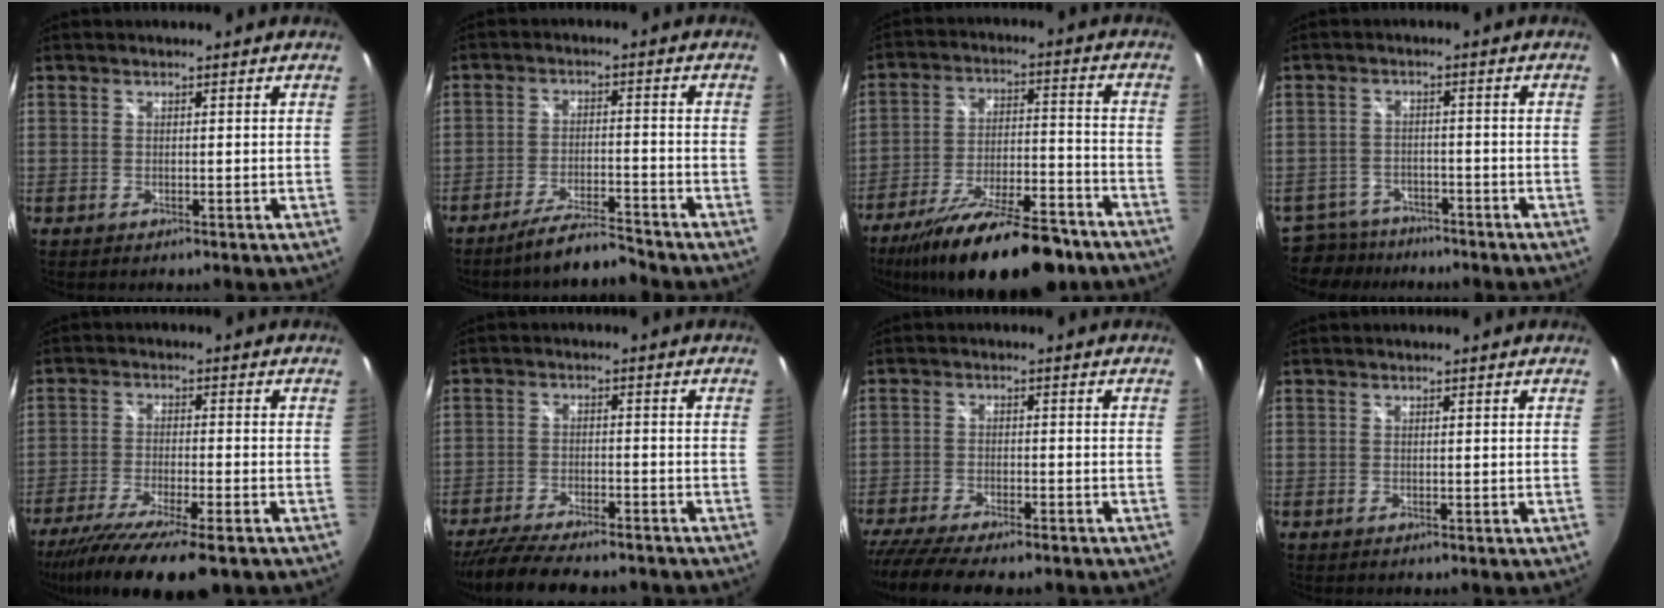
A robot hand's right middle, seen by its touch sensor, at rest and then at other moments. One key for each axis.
{"total": 6.8, "fx": -6.3, "fy": 0.0, "fz": 2.5, "tx": -0.064, "ty": -0.002, "tz": -0.112}
{"total": 20.4, "fx": -15.8, "fy": 5.3, "fz": 11.8, "tx": -0.214, "ty": -0.037, "tz": -0.240}
{"total": 8.1, "fx": -7.0, "fy": 4.0, "fz": 1.2, "tx": -0.045, "ty": -0.002, "tz": -0.113}
{"total": 15.3, "fx": -11.7, "fy": 2.1, "fz": 9.7, "tx": -0.194, "ty": -0.053, "tz": -0.194}
{"total": 15.9, "fx": -13.4, "fy": 3.7, "fz": 7.6, "tx": -0.156, "ty": -0.034, "tz": -0.208}
{"total": 13.0, "fx": -11.0, "fy": 2.6, "fz": 6.6, "tx": -0.147, "ty": -0.044, "tz": -0.179}
{"total": 0.0}